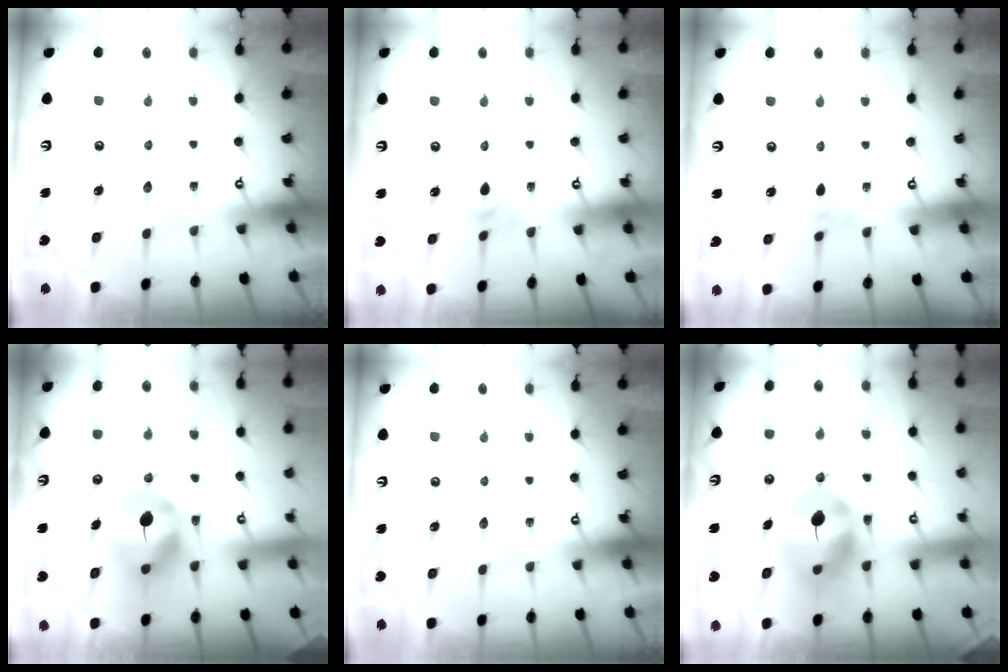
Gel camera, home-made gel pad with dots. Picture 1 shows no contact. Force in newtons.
{"total": 3.2, "press": 3.1, "slide": 0.7}
{"total": 2.2, "press": 2.1, "slide": 0.6}
{"total": 9.7, "press": 9.6, "slide": 1.5}
{"total": 0.0}
{"total": 11.7, "press": 11.5, "slide": 2.2}